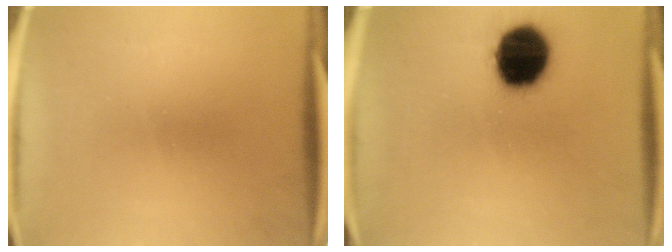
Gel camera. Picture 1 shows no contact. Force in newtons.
{"total": 17.9}